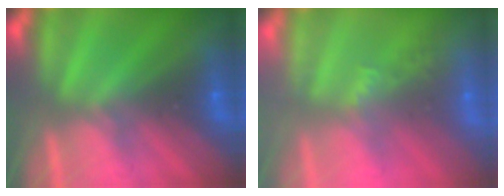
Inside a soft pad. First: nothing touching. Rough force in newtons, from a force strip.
{"total": 2.3}